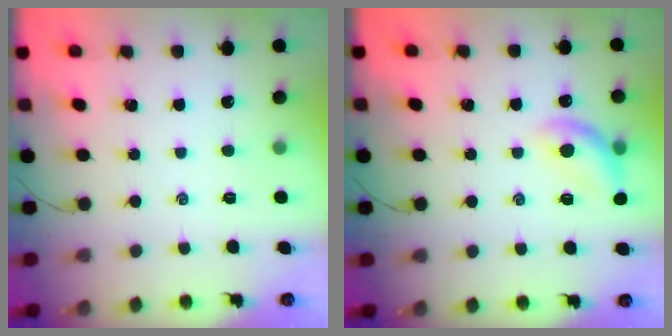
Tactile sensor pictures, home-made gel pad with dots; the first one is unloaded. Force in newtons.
{"total": 12.2, "press": 12.0, "slide": 2.5}